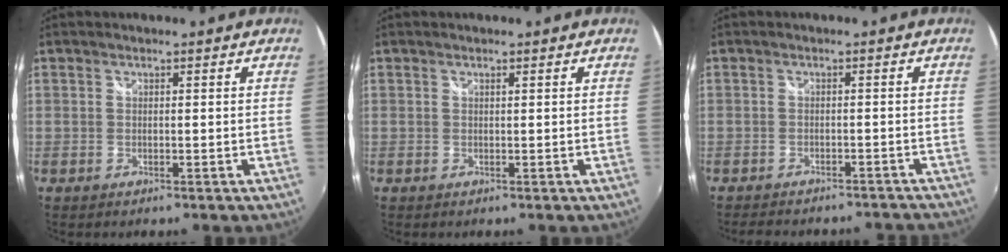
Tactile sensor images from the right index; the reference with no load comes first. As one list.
[{"total": 0.0}, {"total": 10.4, "force": [-9.3, 3.2, 3.3], "torque": [-0.075, 0.006, -0.116]}]